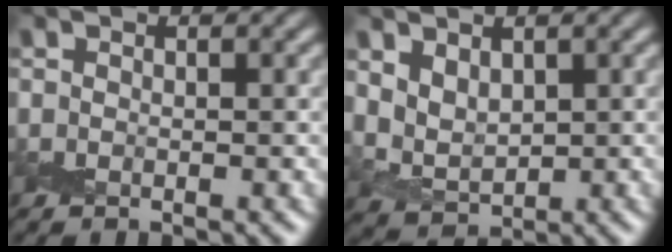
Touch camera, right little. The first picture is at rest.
{"total": 2.9, "force": [1.1, 2.0, 1.8], "torque": [-0.043, -0.009, 0.028]}